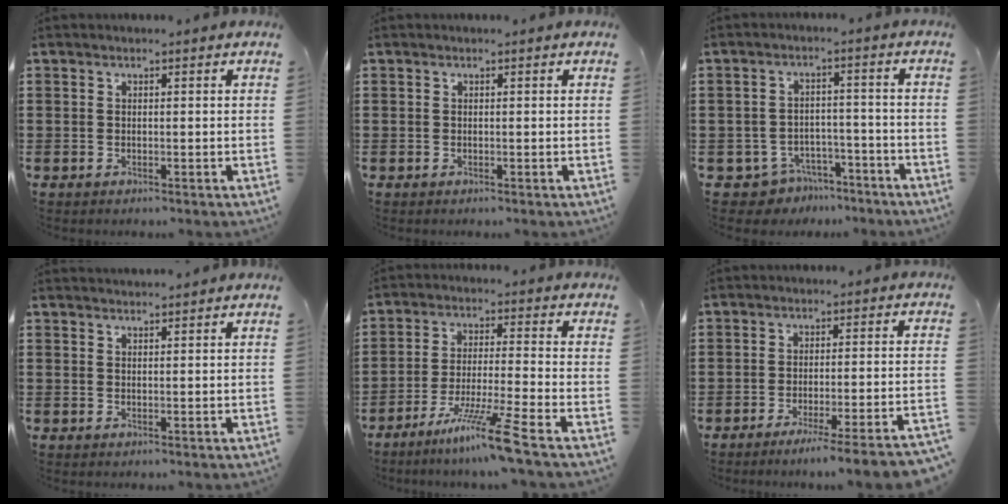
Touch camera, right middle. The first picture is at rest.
{"total": 0.0}
{"total": 4.6, "force": [-4.2, 1.5, 0.6], "torque": [-0.032, 0.005, -0.092]}
{"total": 1.3, "force": [1.3, 0.0, 0.0], "torque": [-0.003, -0.001, 0.025]}
{"total": 9.1, "force": [-6.6, -0.9, 6.2], "torque": [-0.119, -0.017, -0.127]}
{"total": 5.0, "force": [-4.1, -0.9, 2.6], "torque": [-0.039, -0.017, -0.079]}